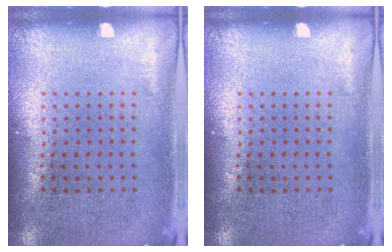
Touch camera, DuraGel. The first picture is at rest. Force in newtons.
{"total": 0.0}